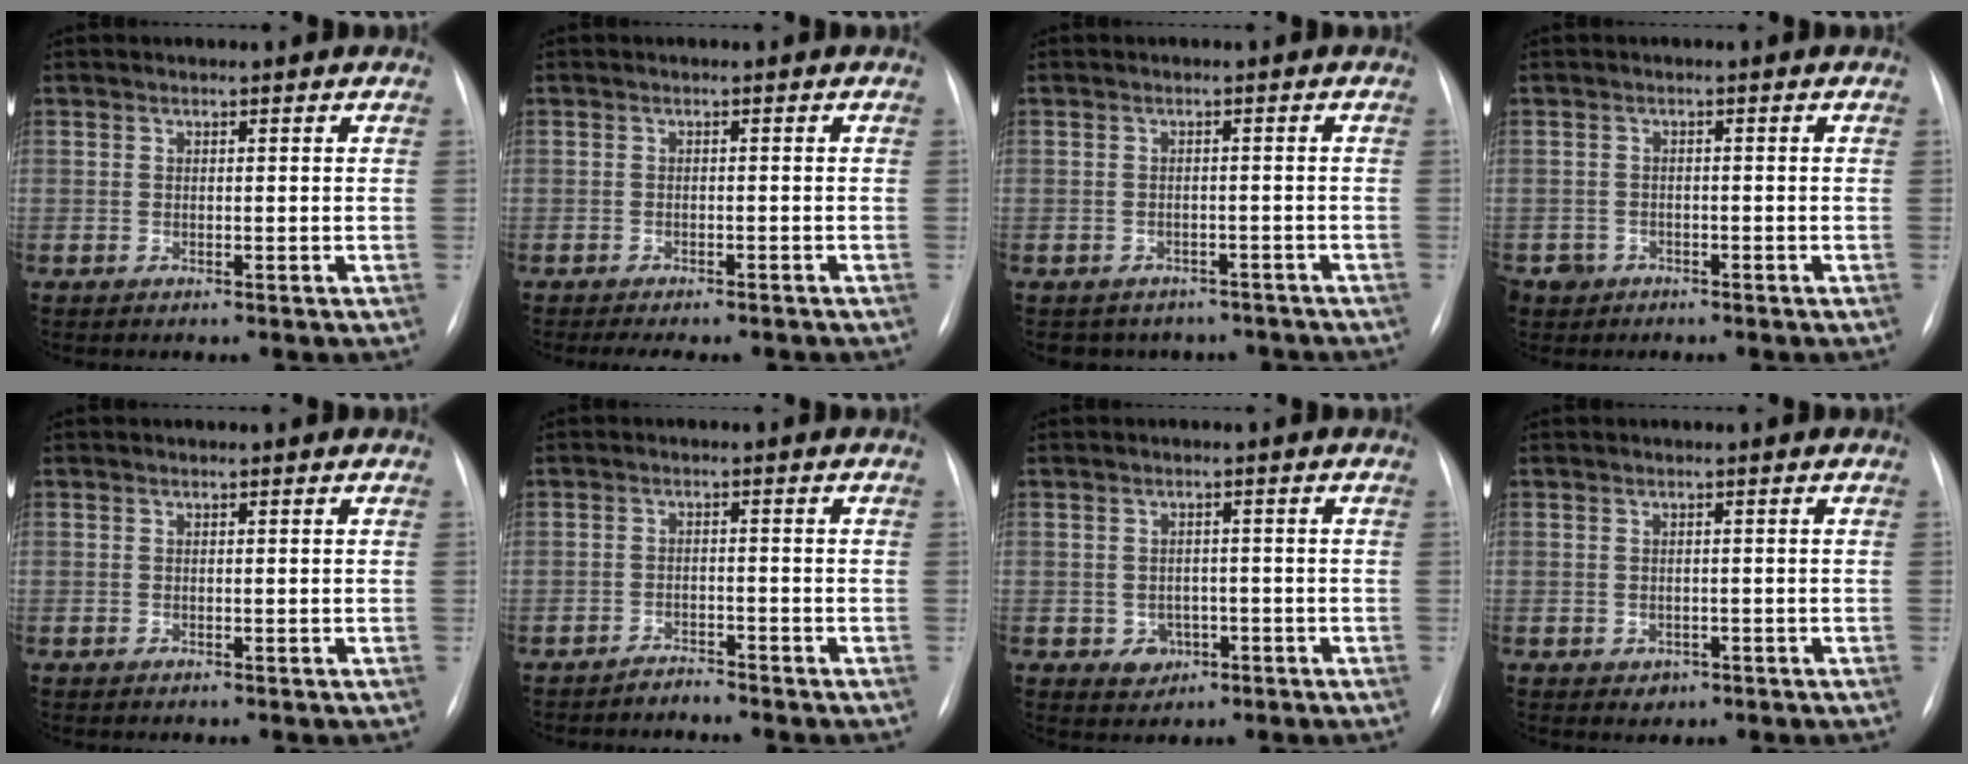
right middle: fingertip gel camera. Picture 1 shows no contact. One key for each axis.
{"total": 7.2, "fx": -6.1, "fy": 2.0, "fz": 3.1, "tx": -0.037, "ty": 0.000, "tz": -0.074}
{"total": 7.1, "fx": -5.9, "fy": 3.9, "fz": 0.5, "tx": 0.001, "ty": 0.018, "tz": -0.061}
{"total": 3.5, "fx": -2.1, "fy": 2.8, "fz": -0.1, "tx": 0.004, "ty": 0.006, "tz": -0.036}
{"total": 0.0}
{"total": 1.7, "fx": -1.6, "fy": -0.1, "fz": -0.5, "tx": 0.012, "ty": -0.007, "tz": -0.024}
{"total": 3.1, "fx": -1.1, "fy": 2.6, "fz": 1.1, "tx": -0.009, "ty": 0.007, "tz": -0.008}
{"total": 1.5, "fx": -0.7, "fy": 1.3, "fz": 0.5, "tx": -0.003, "ty": 0.003, "tz": -0.004}